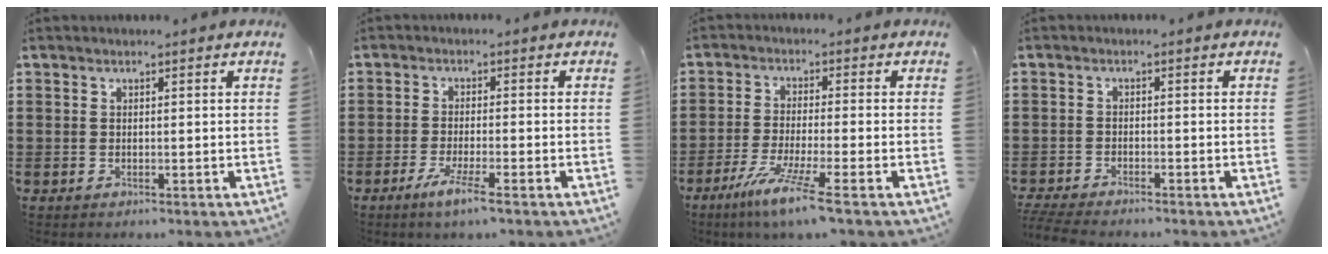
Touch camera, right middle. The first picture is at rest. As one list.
[{"total": 3.9, "force": [-2.4, -0.1, 3.1], "torque": [-0.064, -0.010, -0.046]}, {"total": 6.4, "force": [-4.4, -0.5, 4.6], "torque": [-0.094, -0.016, -0.082]}, {"total": 2.9, "force": [-2.8, 0.1, 0.7], "torque": [-0.026, -0.006, -0.063]}]